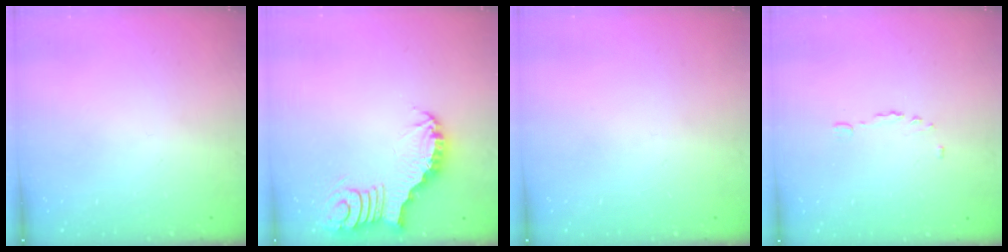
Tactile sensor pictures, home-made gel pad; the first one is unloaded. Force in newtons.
{"total": 3.7, "press": 3.6, "slide": 0.6}
{"total": 0.0}
{"total": 1.1, "press": 0.8, "slide": 0.7}